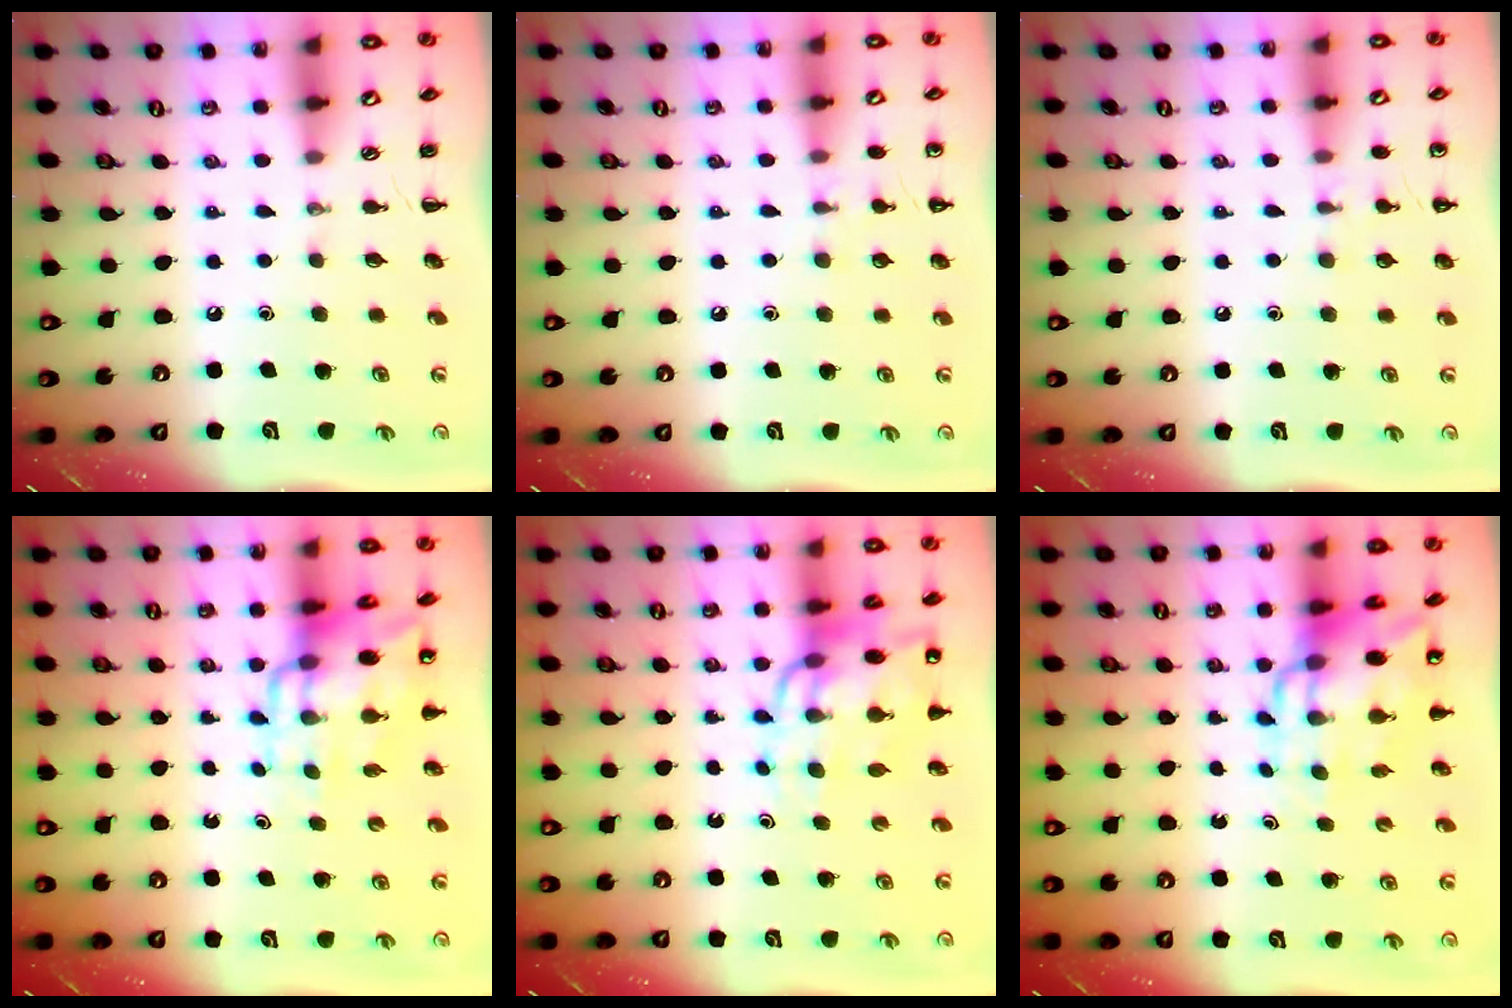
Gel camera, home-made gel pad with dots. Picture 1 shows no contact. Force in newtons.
{"total": 6.2, "press": 6.0, "slide": 1.9}
{"total": 6.2, "press": 6.0, "slide": 1.9}
{"total": 12.1, "press": 11.7, "slide": 3.1}
{"total": 13.9, "press": 13.4, "slide": 3.8}
{"total": 12.0, "press": 11.5, "slide": 3.6}